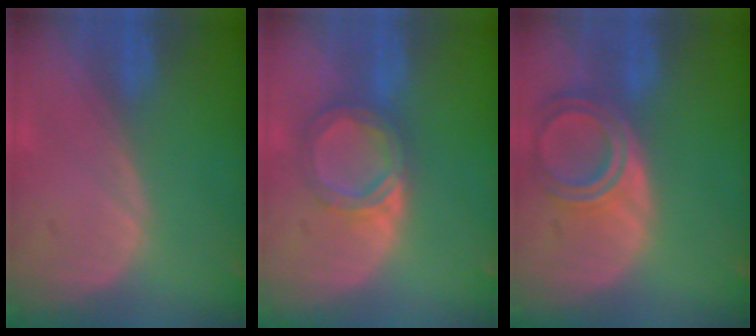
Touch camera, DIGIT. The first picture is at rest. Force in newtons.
{"total": 5.6, "press": 5.3, "slide": 1.9}
{"total": 6.6, "press": 5.9, "slide": 3.0}